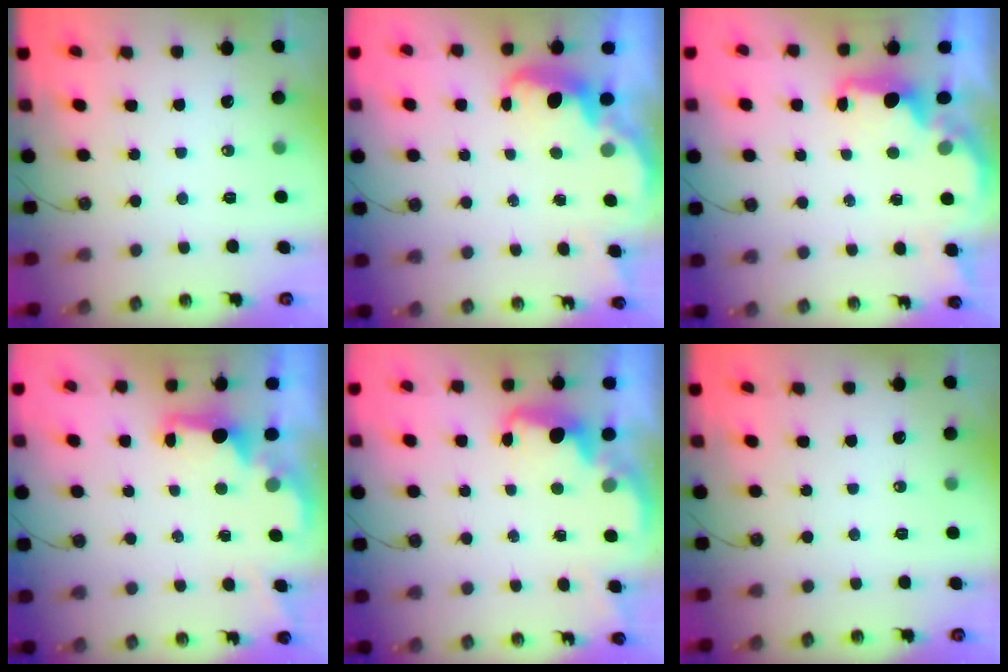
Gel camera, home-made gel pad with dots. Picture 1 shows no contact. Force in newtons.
{"total": 2.7, "press": 2.7, "slide": 0.7}
{"total": 1.9, "press": 1.7, "slide": 0.7}
{"total": 1.9, "press": 1.7, "slide": 0.7}
{"total": 2.1, "press": 2.1, "slide": 0.6}
{"total": 0.0}